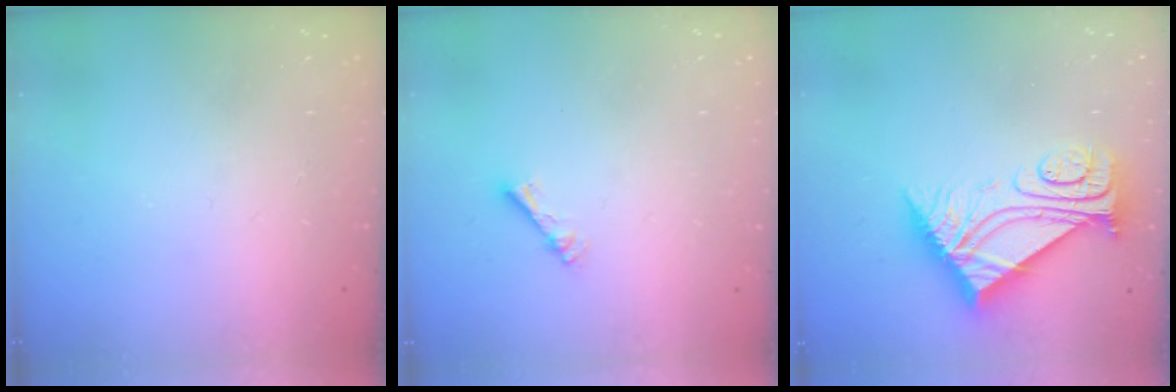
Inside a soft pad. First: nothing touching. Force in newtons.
{"total": 2.3, "press": 2.2, "slide": 0.4}
{"total": 11.2, "press": 11.2, "slide": 1.0}